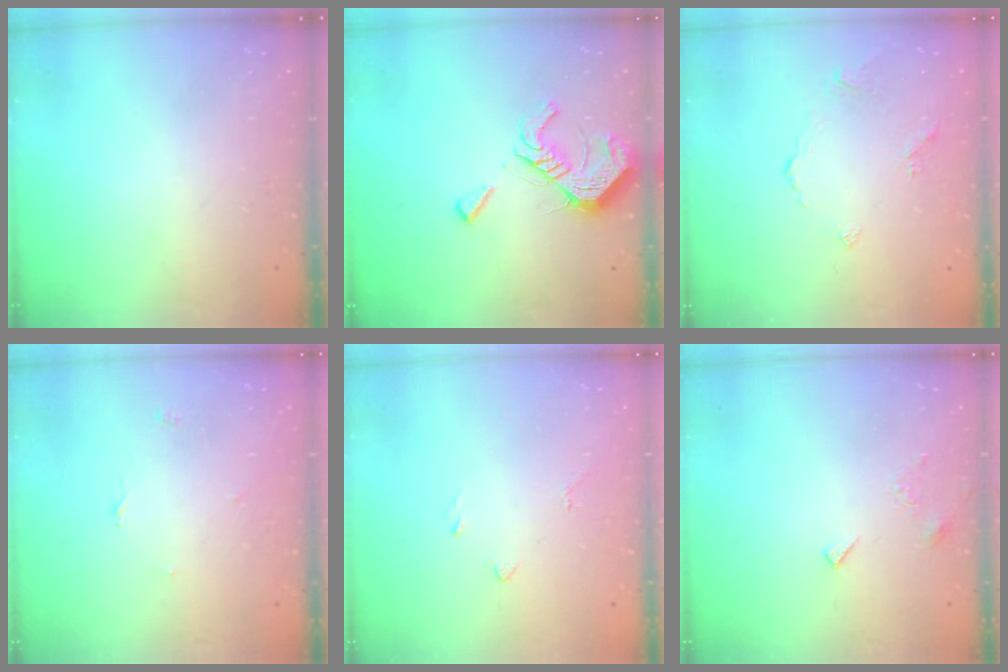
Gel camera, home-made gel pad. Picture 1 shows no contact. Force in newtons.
{"total": 13.1, "press": 13.1, "slide": 0.5}
{"total": 2.6, "press": 2.6, "slide": 0.5}
{"total": 2.5, "press": 2.5, "slide": 0.3}
{"total": 2.0, "press": 1.9, "slide": 0.8}
{"total": 3.3, "press": 3.3, "slide": 0.4}